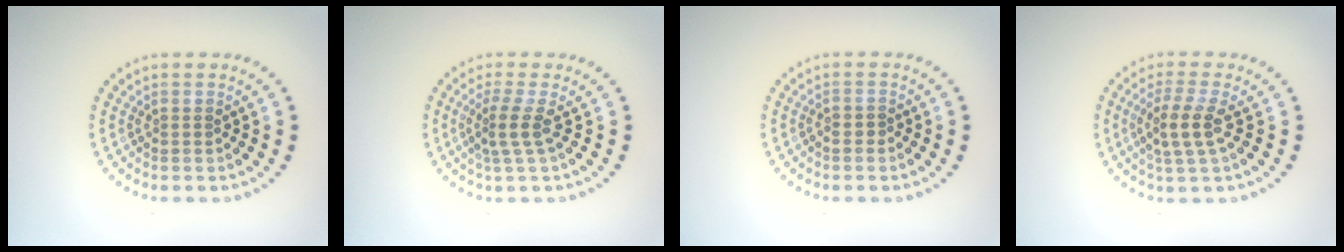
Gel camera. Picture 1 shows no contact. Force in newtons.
{"total": 2.3, "press": 1.6, "slide": 1.7}
{"total": 0.5, "press": 0.4, "slide": 0.4}
{"total": 3.0, "press": 2.6, "slide": 1.5}